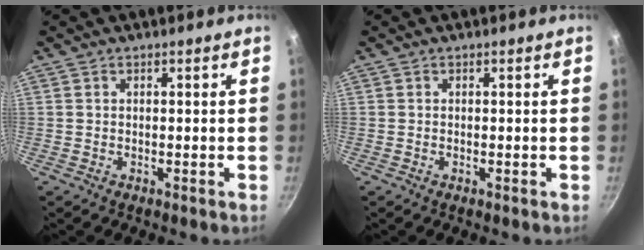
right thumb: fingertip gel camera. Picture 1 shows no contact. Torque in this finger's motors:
{"motor_torque": [-0.03, -0.01, -0.03, -0.02, -0.01]}